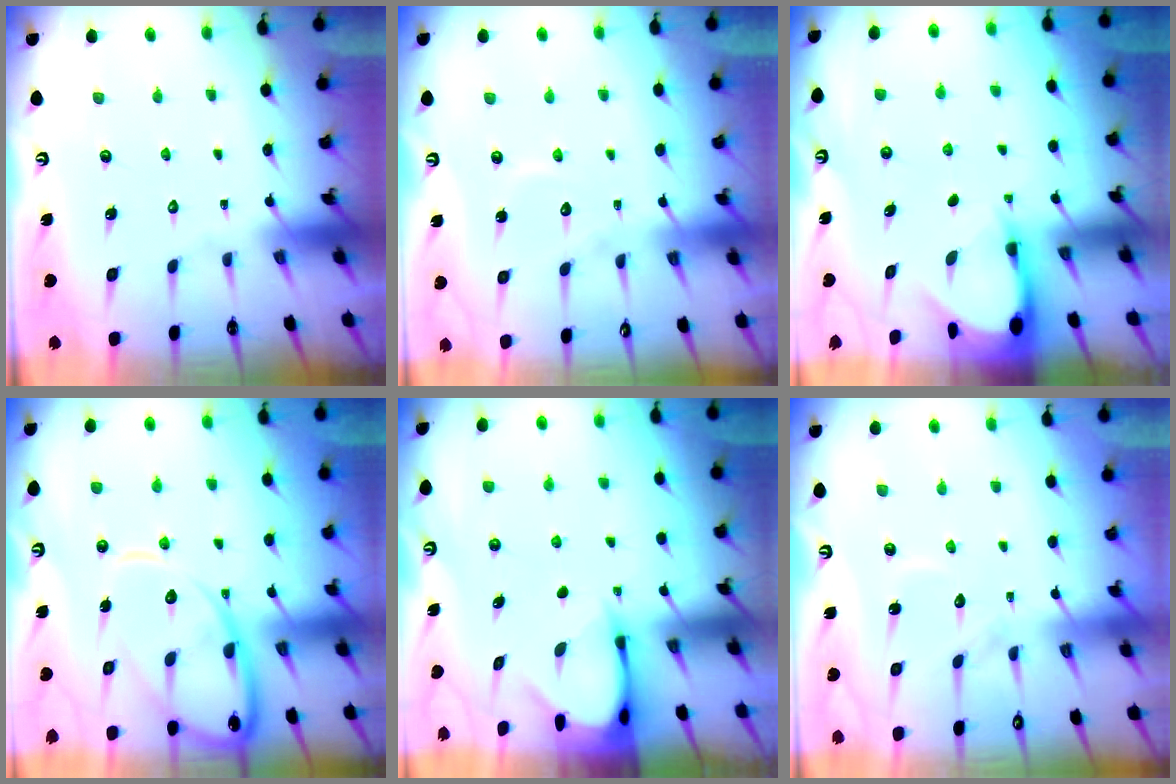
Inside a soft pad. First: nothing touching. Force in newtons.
{"total": 6.1, "press": 6.1, "slide": 0.6}
{"total": 3.3, "press": 3.3, "slide": 0.3}
{"total": 15.8, "press": 15.7, "slide": 1.4}
{"total": 3.5, "press": 3.5, "slide": 0.3}
{"total": 6.1, "press": 6.1, "slide": 0.5}